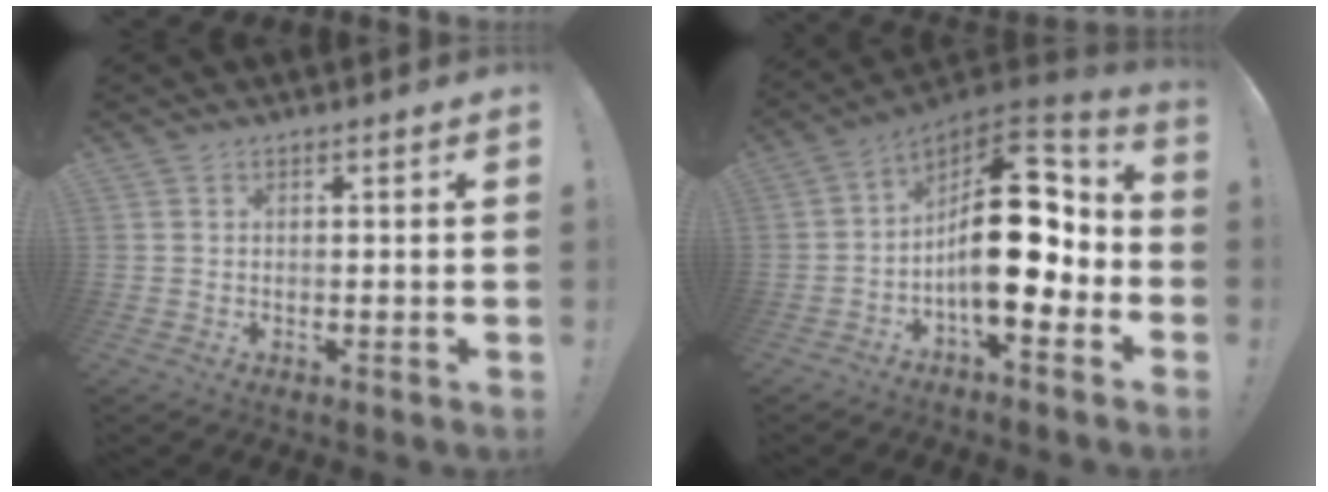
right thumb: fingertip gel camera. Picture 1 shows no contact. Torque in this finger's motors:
{"motor_torque": [0.65, 1.10, 1.83, -0.94, 0.32]}